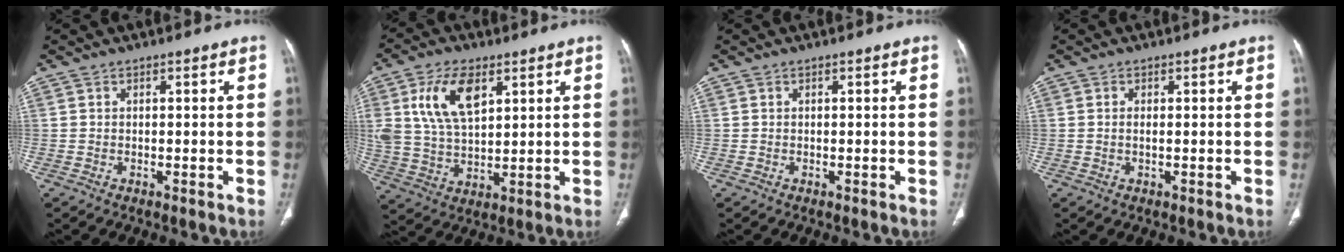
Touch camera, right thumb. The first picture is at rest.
{"total": 12.8, "force": [5.2, 6.9, 9.5], "torque": [-0.176, -0.014, 0.107]}
{"total": 0.0}
{"total": 0.9, "force": [0.2, 0.3, 0.8], "torque": [-0.020, 0.002, 0.005]}